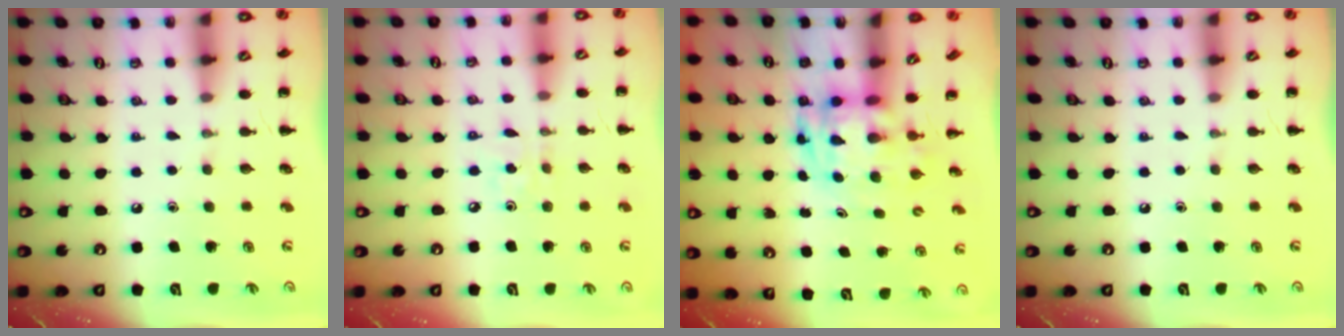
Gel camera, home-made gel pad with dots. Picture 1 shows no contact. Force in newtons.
{"total": 2.6, "press": 2.5, "slide": 0.8}
{"total": 3.7, "press": 3.6, "slide": 0.8}
{"total": 0.0}